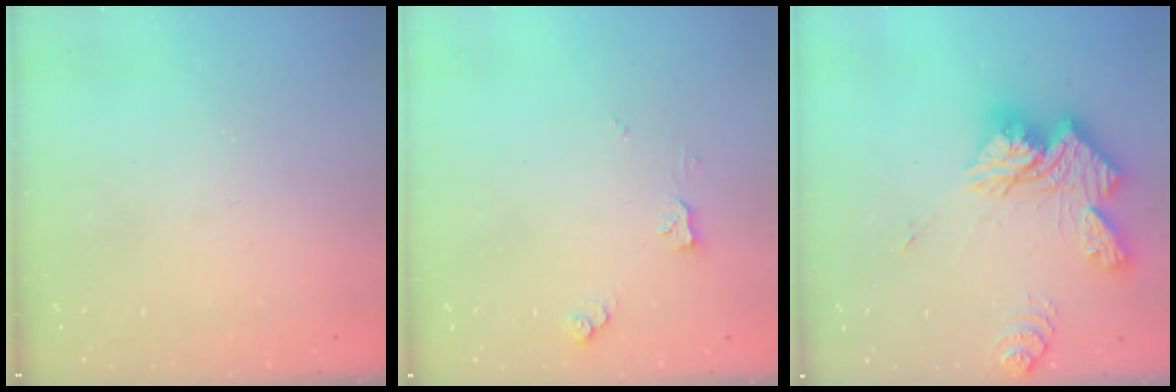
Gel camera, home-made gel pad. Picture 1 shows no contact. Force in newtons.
{"total": 5.7, "press": 5.6, "slide": 0.9}
{"total": 19.3, "press": 19.1, "slide": 2.0}